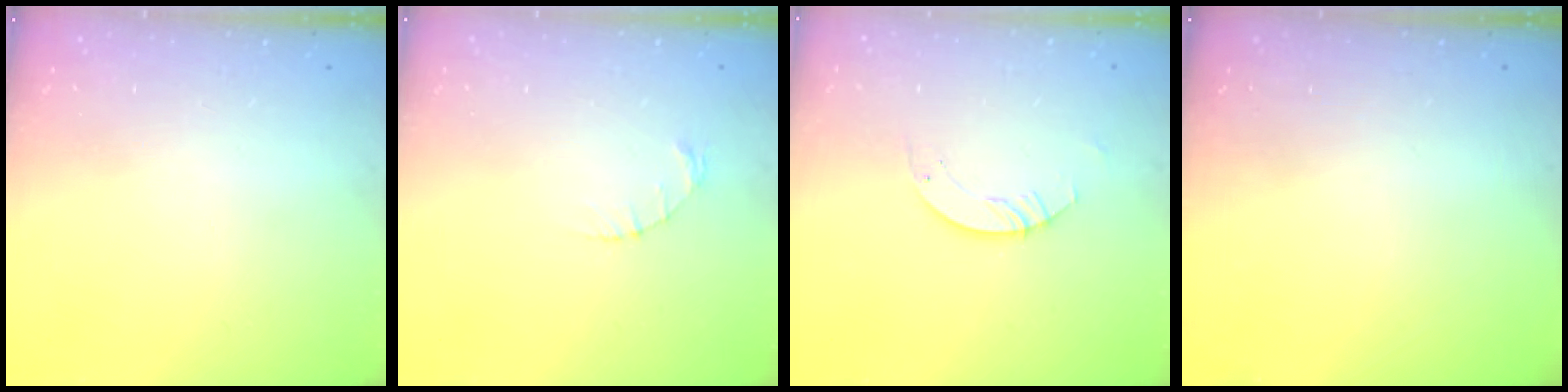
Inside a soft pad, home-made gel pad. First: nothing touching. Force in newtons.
{"total": 1.2, "press": 1.1, "slide": 0.2}
{"total": 3.5, "press": 3.5, "slide": 0.3}
{"total": 0.0}